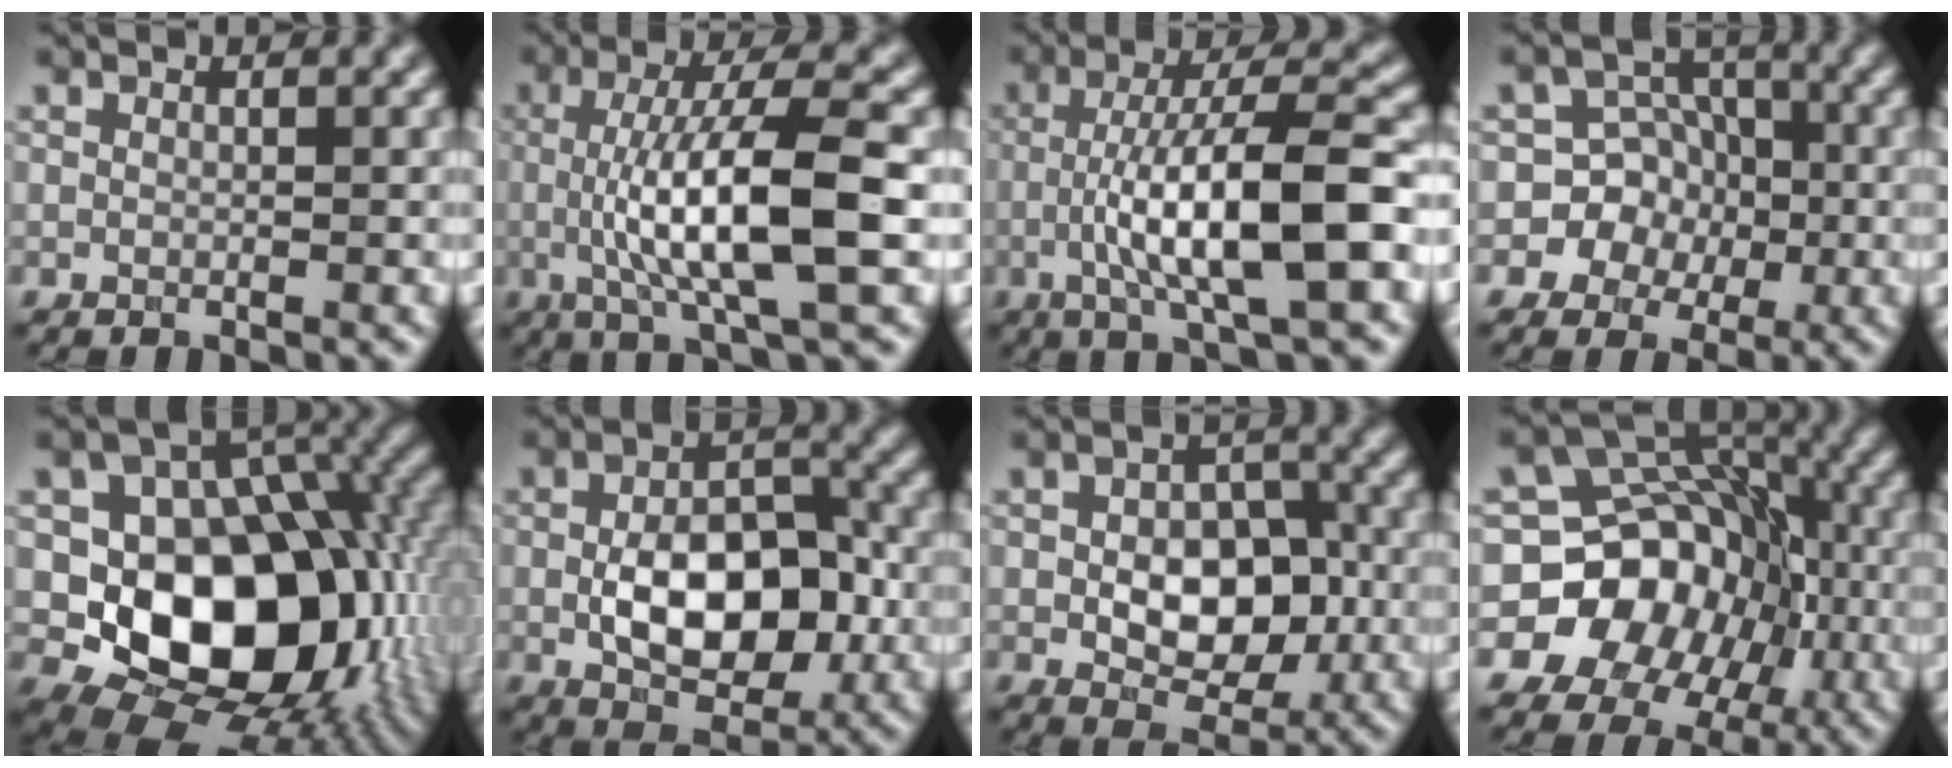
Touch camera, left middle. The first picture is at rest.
{"total": 9.7, "force": [-0.8, 2.3, 9.4], "torque": [-0.148, -0.001, -0.011]}
{"total": 9.9, "force": [-2.4, 1.9, 9.4], "torque": [-0.150, 0.010, -0.040]}
{"total": 6.8, "force": [-2.2, 6.4, 1.3], "torque": [-0.001, 0.015, -0.054]}
{"total": 14.2, "force": [-1.7, 10.3, 9.6], "torque": [-0.123, -0.015, -0.030]}
{"total": 8.3, "force": [-1.2, 4.9, 6.6], "torque": [-0.114, 0.000, -0.020]}
{"total": 7.0, "force": [-0.9, 4.4, 5.3], "torque": [-0.086, -0.006, -0.014]}
{"total": 15.6, "force": [-4.3, 13.7, 6.1], "torque": [-0.089, 0.001, -0.092]}